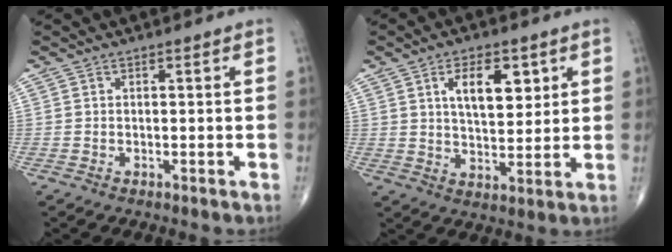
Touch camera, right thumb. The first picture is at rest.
{"total": 9.7, "force": [3.7, 4.9, 7.5], "torque": [-0.097, -0.022, 0.065]}